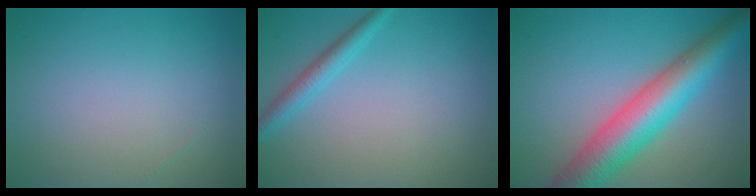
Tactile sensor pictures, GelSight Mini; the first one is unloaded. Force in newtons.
{"total": 2.1, "press": 2.1, "slide": 0.1}
{"total": 8.8, "press": 8.8, "slide": 0.3}